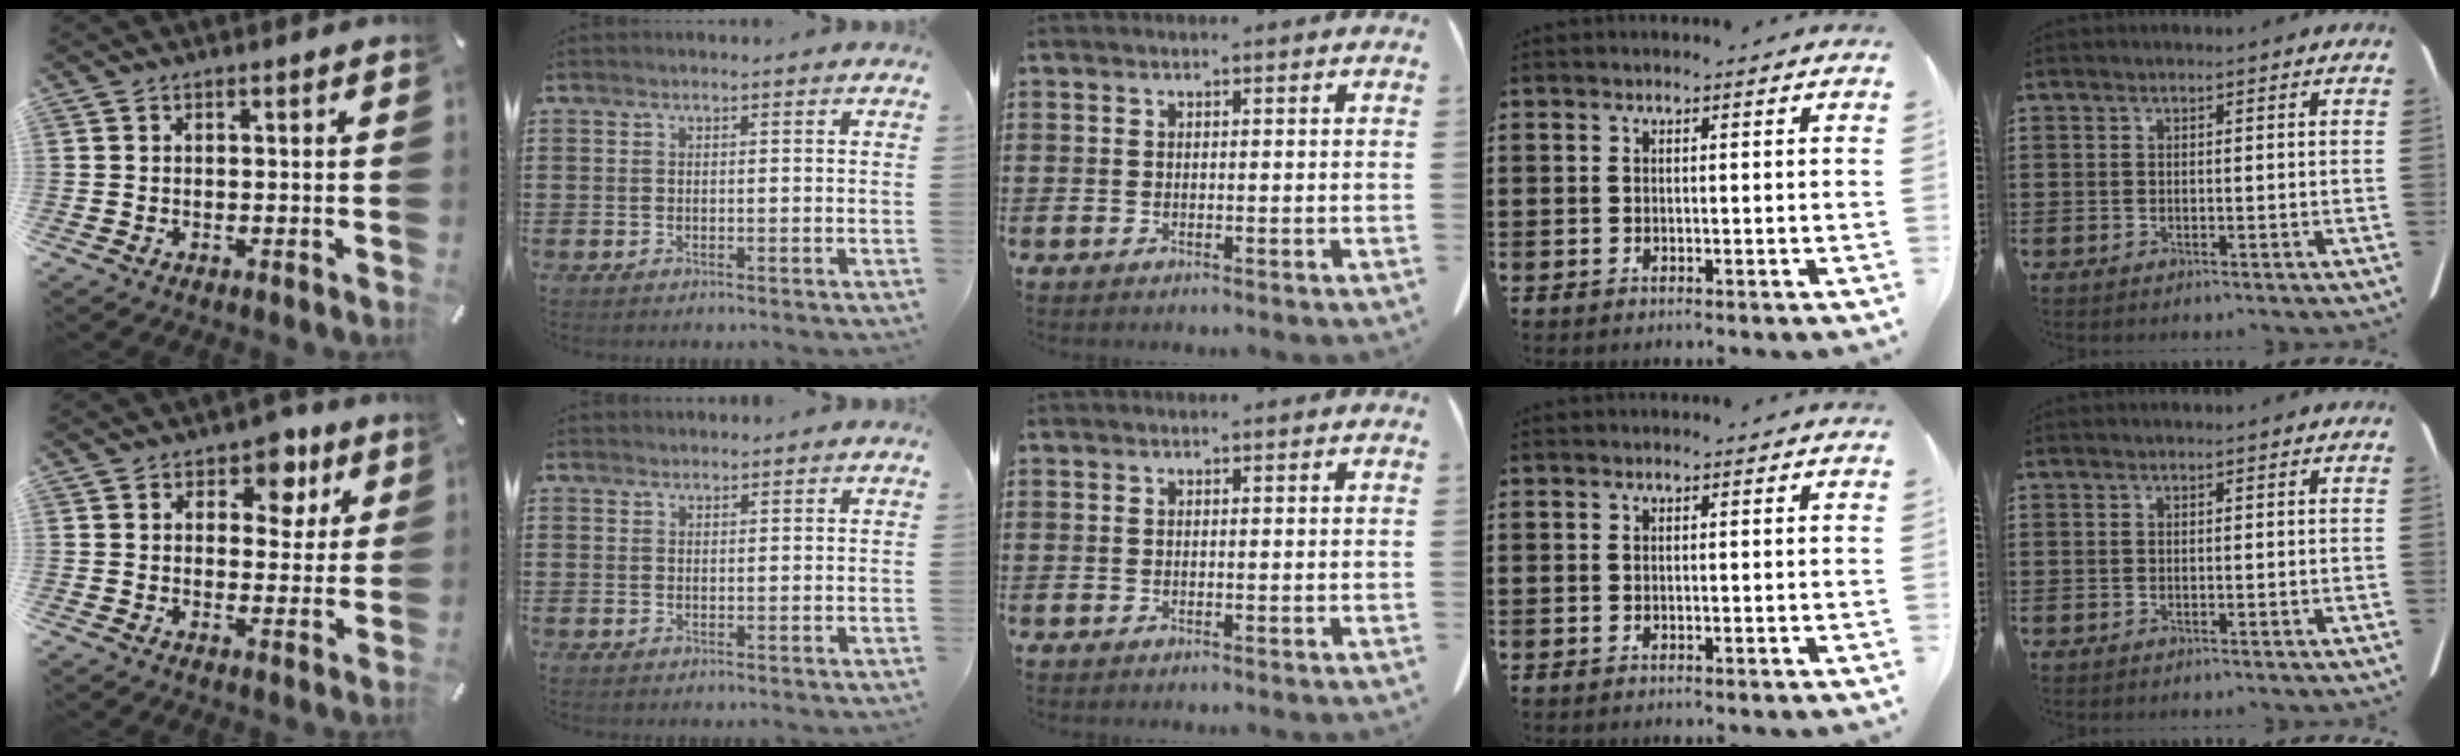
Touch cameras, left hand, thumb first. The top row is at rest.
{"thumb": {"total": 7.8, "force": [4.0, 5.2, 4.3], "torque": [-0.039, -0.022, 0.060]}, "index": {"total": 1.3, "force": [1.2, 0.4, 0.0], "torque": [-0.002, 0.001, 0.024]}}